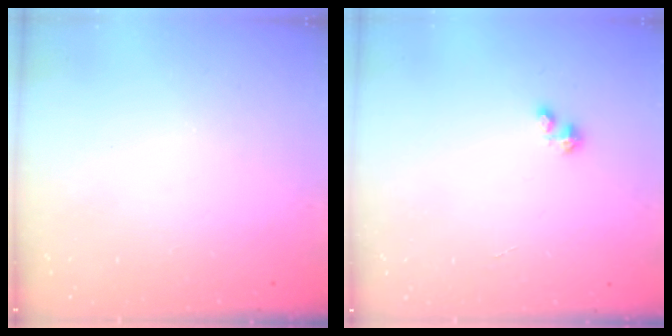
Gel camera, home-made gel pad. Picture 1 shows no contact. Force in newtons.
{"total": 0.9, "press": 0.9, "slide": 0.3}